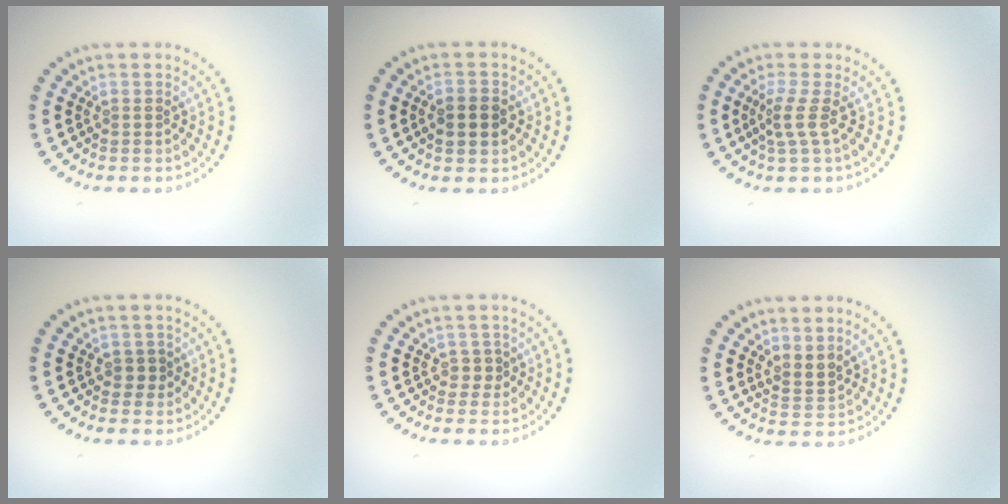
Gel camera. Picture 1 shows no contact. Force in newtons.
{"total": 3.1, "press": 3.1, "slide": 0.1}
{"total": 2.0, "press": 1.4, "slide": 1.5}
{"total": 1.2, "press": 1.1, "slide": 0.4}
{"total": 1.2, "press": 1.0, "slide": 0.7}
{"total": 2.0, "press": 1.5, "slide": 1.4}